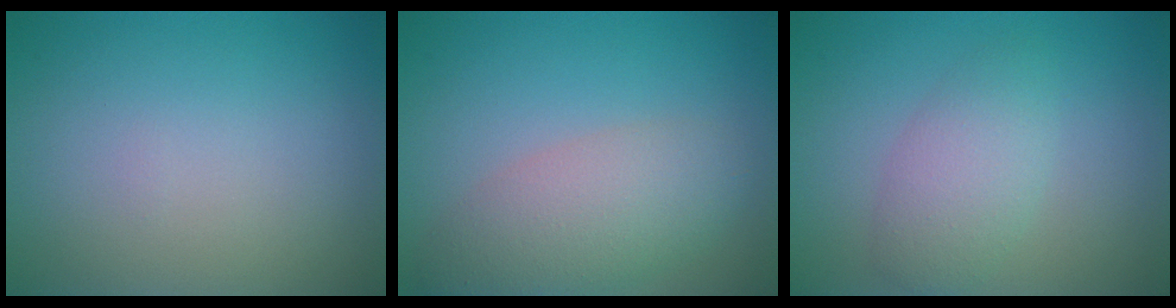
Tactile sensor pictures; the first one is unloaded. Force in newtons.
{"total": 4.7, "press": 4.7, "slide": 0.3}
{"total": 3.3, "press": 3.3, "slide": 0.0}